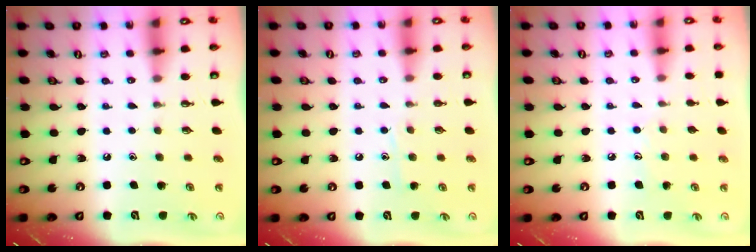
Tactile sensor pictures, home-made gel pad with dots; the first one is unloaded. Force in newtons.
{"total": 5.9, "press": 5.9, "slide": 0.7}
{"total": 5.4, "press": 5.4, "slide": 0.5}